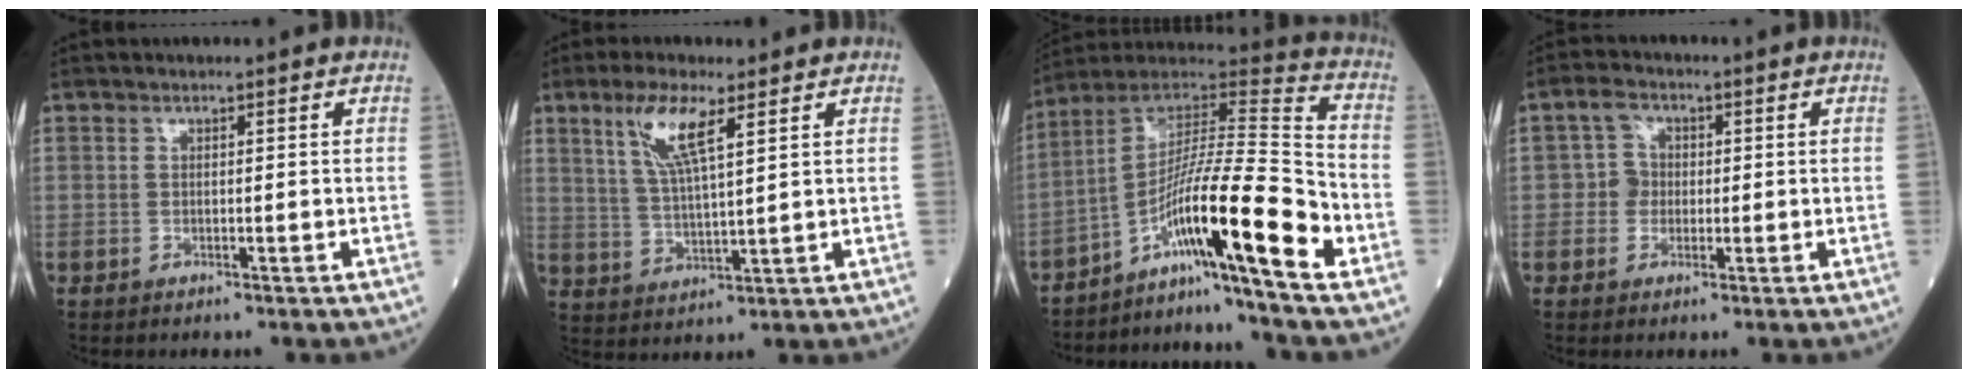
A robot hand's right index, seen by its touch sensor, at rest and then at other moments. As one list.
[{"total": 7.8, "force": [4.1, 1.1, 6.6], "torque": [-0.140, 0.000, 0.086]}, {"total": 15.7, "force": [-7.5, -1.2, 13.8], "torque": [-0.244, 0.014, -0.130]}, {"total": 3.1, "force": [-0.1, 2.9, 1.0], "torque": [-0.014, 0.010, -0.003]}]